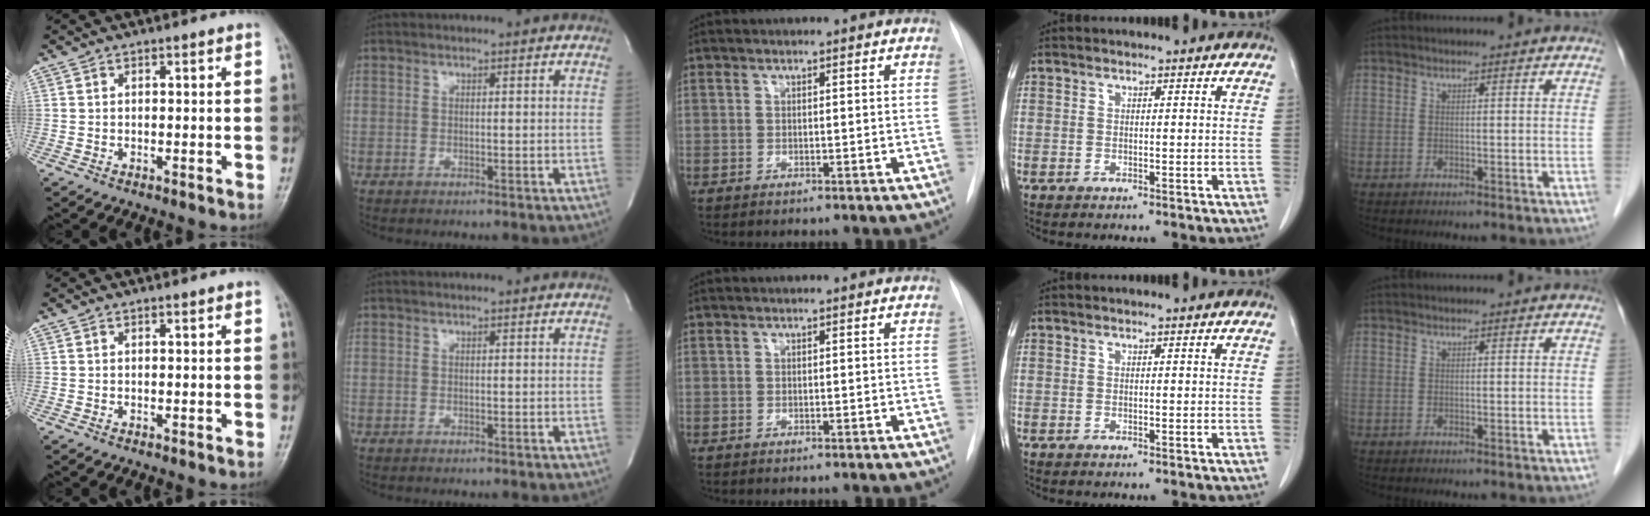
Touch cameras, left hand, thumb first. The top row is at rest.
{}